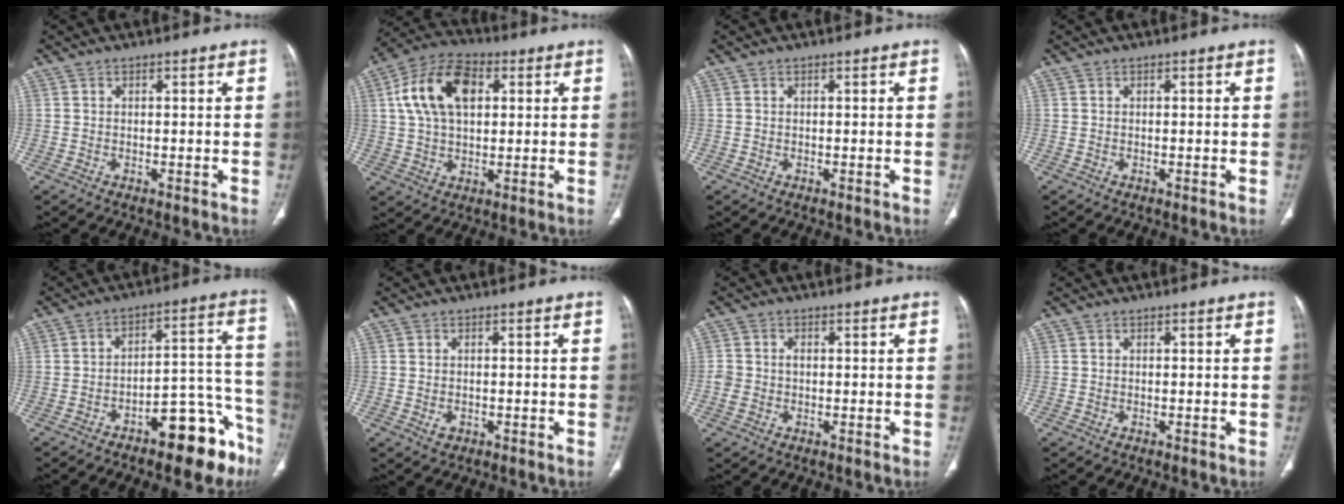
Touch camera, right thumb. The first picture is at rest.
{"total": 14.3, "force": [3.7, 8.7, 10.7], "torque": [-0.192, 0.015, 0.062]}
{"total": 0.0}
{"total": 0.0}
{"total": 14.5, "force": [-9.2, 5.5, 9.8], "torque": [-0.081, 0.098, -0.129]}
{"total": 1.6, "force": [-0.4, 1.3, 1.0], "torque": [-0.016, 0.002, 0.001]}
{"total": 2.8, "force": [-0.3, 2.2, 1.7], "torque": [-0.037, 0.010, -0.005]}
{"total": 0.0}